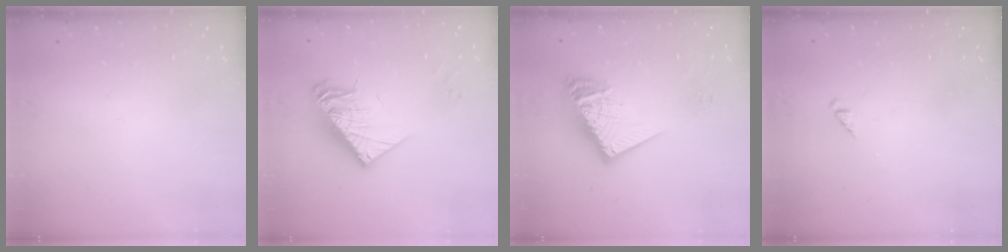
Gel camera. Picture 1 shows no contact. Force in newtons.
{"total": 13.5, "press": 13.5, "slide": 1.0}
{"total": 15.4, "press": 15.3, "slide": 1.4}
{"total": 0.9, "press": 0.9, "slide": 0.2}